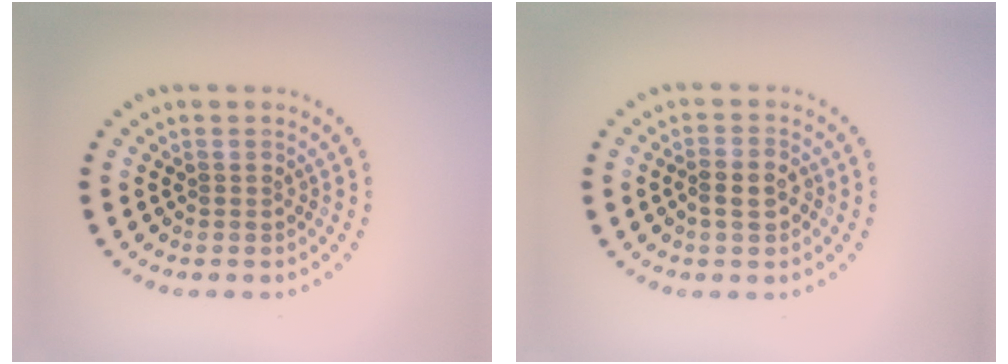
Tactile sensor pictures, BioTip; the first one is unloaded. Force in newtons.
{"total": 1.9, "press": 1.9, "slide": 0.5}